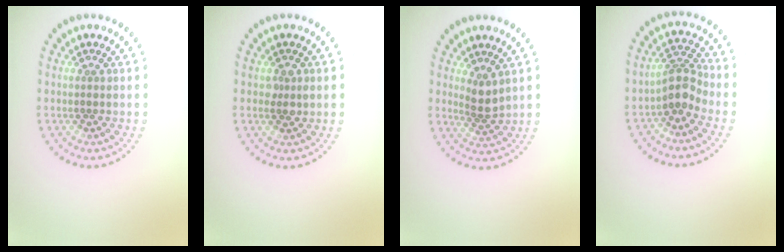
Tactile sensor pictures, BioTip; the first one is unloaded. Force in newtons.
{"total": 1.1, "press": 1.1, "slide": 0.2}
{"total": 2.0, "press": 1.6, "slide": 1.2}
{"total": 2.9, "press": 2.2, "slide": 1.9}